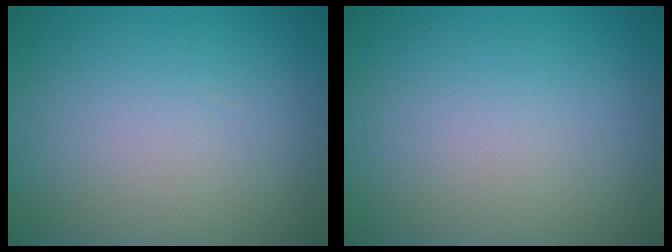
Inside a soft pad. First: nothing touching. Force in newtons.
{"total": 0.0}